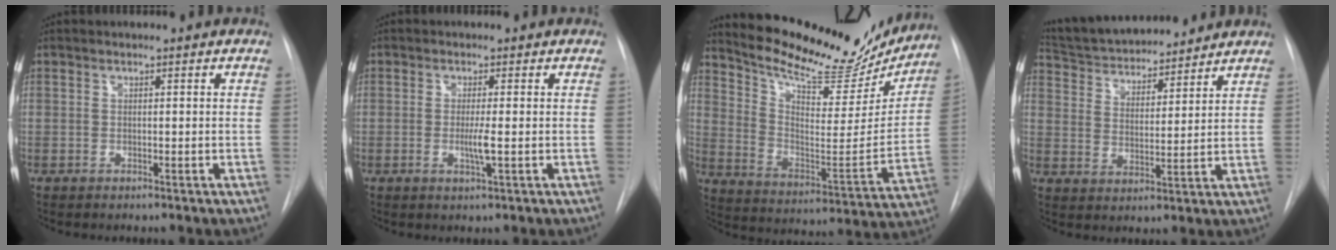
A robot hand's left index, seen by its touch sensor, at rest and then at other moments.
{"total": 2.5, "force": [-1.0, -0.2, 2.3], "torque": [-0.047, -0.012, -0.018]}
{"total": 21.9, "force": [19.7, 5.7, 7.5], "torque": [-0.118, -0.045, 0.279]}
{"total": 15.5, "force": [14.2, 3.3, 5.2], "torque": [-0.088, 0.016, 0.232]}